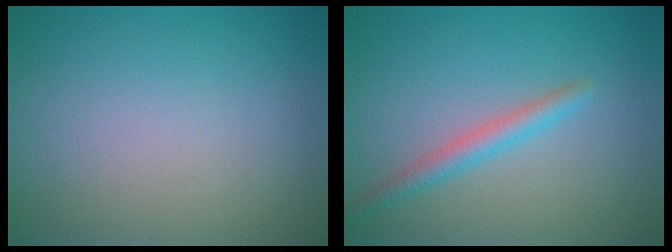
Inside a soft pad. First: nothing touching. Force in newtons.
{"total": 2.2, "press": 2.2, "slide": 0.0}